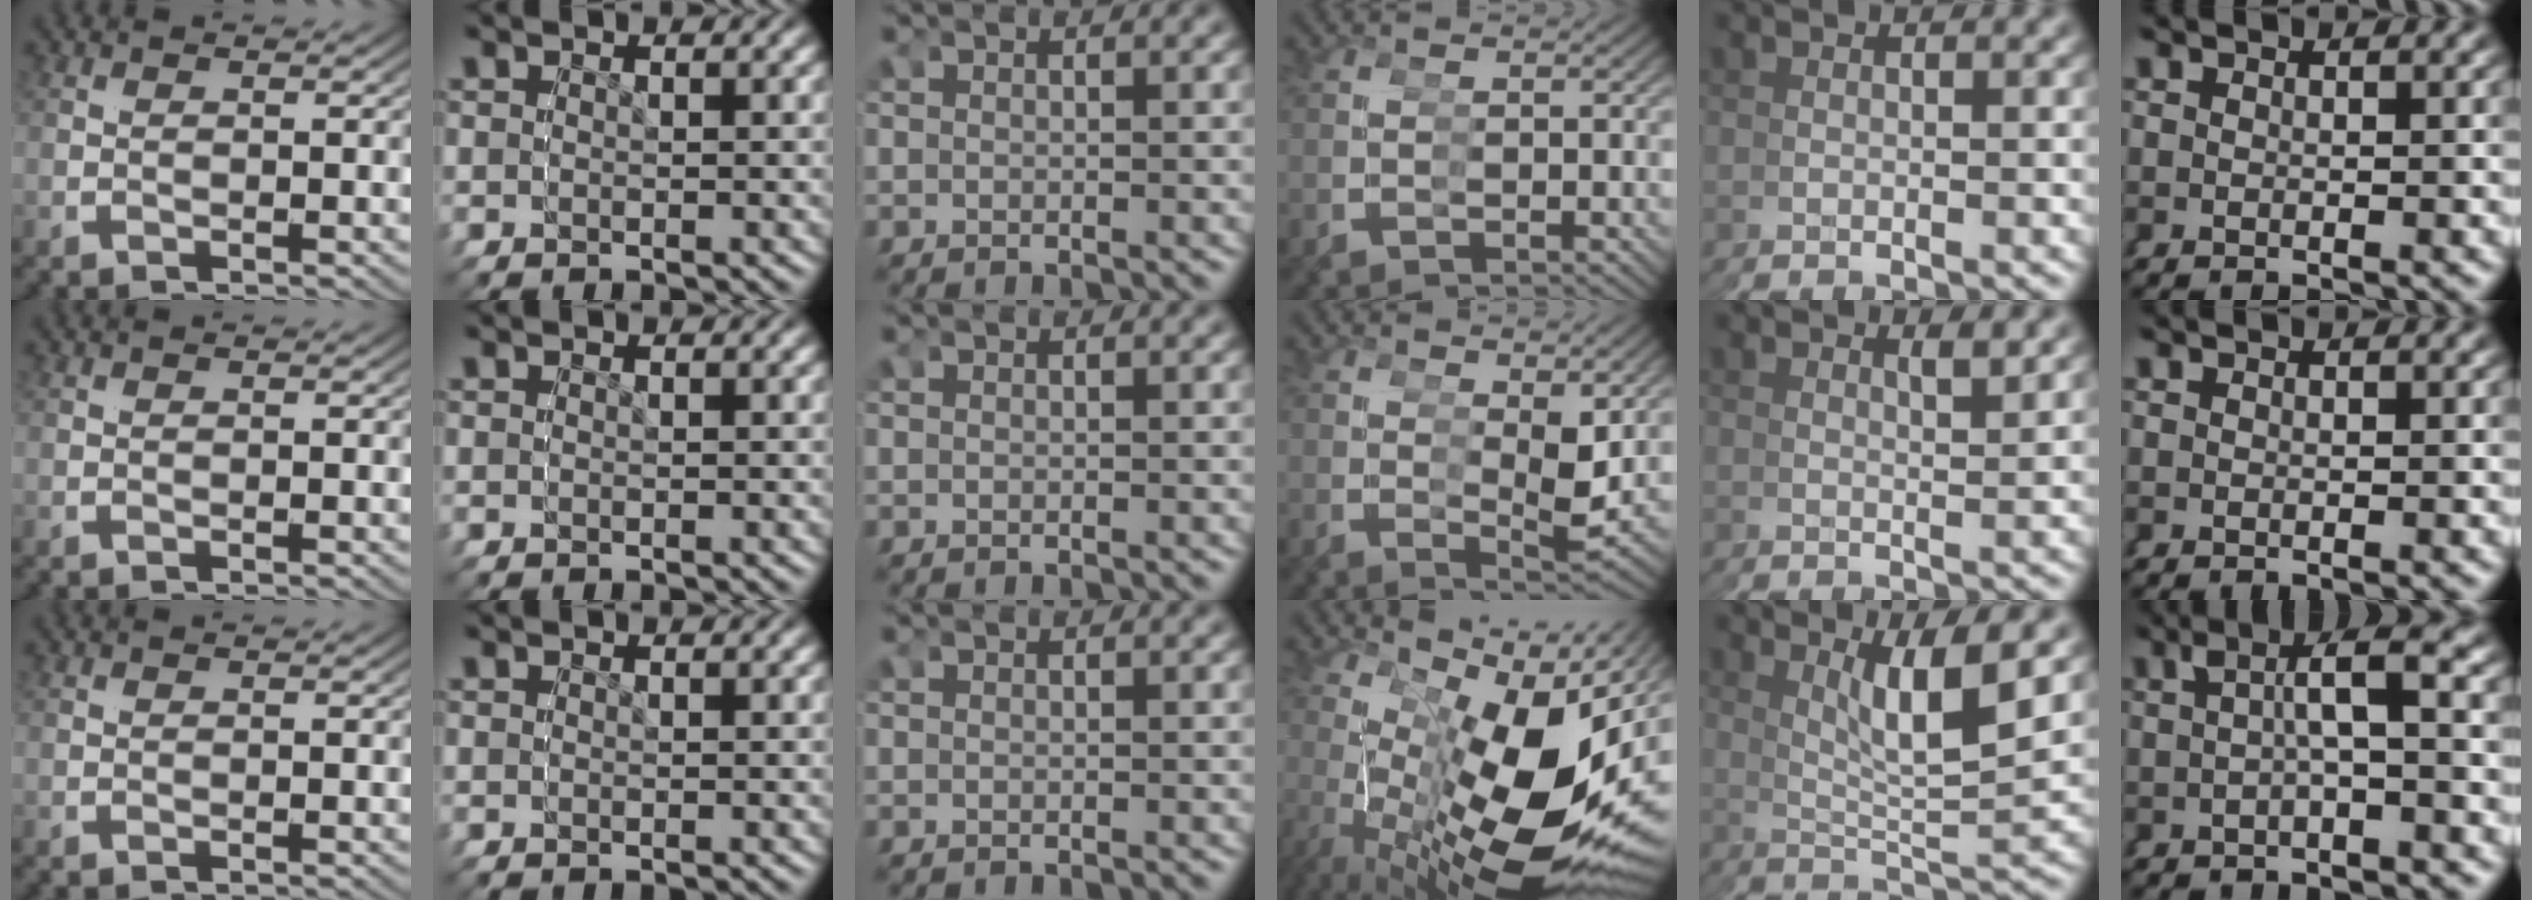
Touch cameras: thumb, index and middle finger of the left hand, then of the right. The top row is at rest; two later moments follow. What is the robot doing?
{"motion": "grasp_and_lifting", "object": "cubes"}